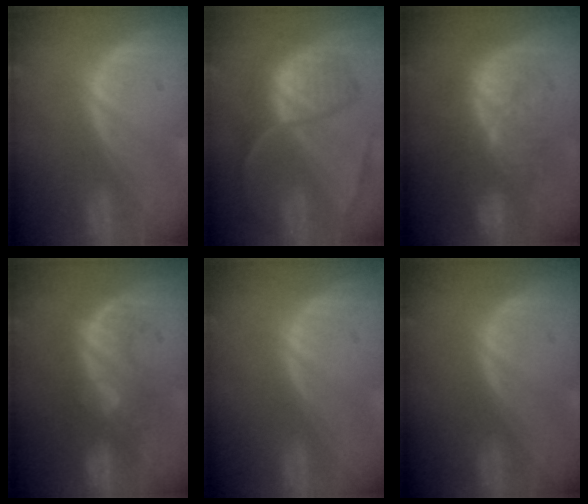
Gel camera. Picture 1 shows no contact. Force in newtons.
{"total": 8.6, "press": 7.8, "slide": 3.7}
{"total": 9.3, "press": 9.0, "slide": 2.1}
{"total": 8.2, "press": 7.9, "slide": 2.2}
{"total": 0.0}
{"total": 0.0}